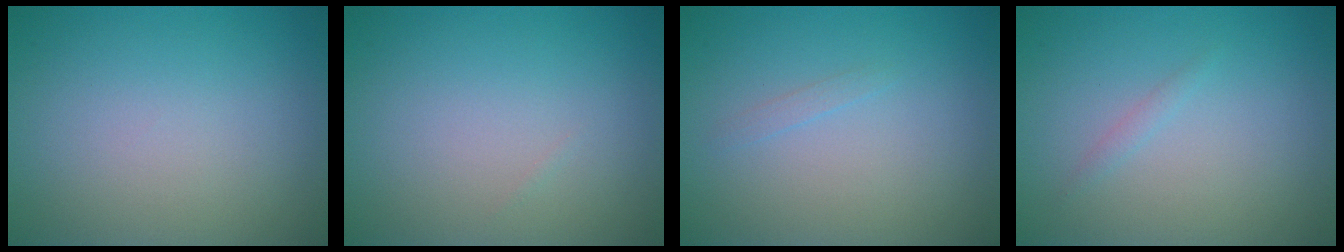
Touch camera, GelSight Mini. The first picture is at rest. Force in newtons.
{"total": 0.0}
{"total": 0.5, "press": 0.5, "slide": 0.1}
{"total": 0.6, "press": 0.6, "slide": 0.0}